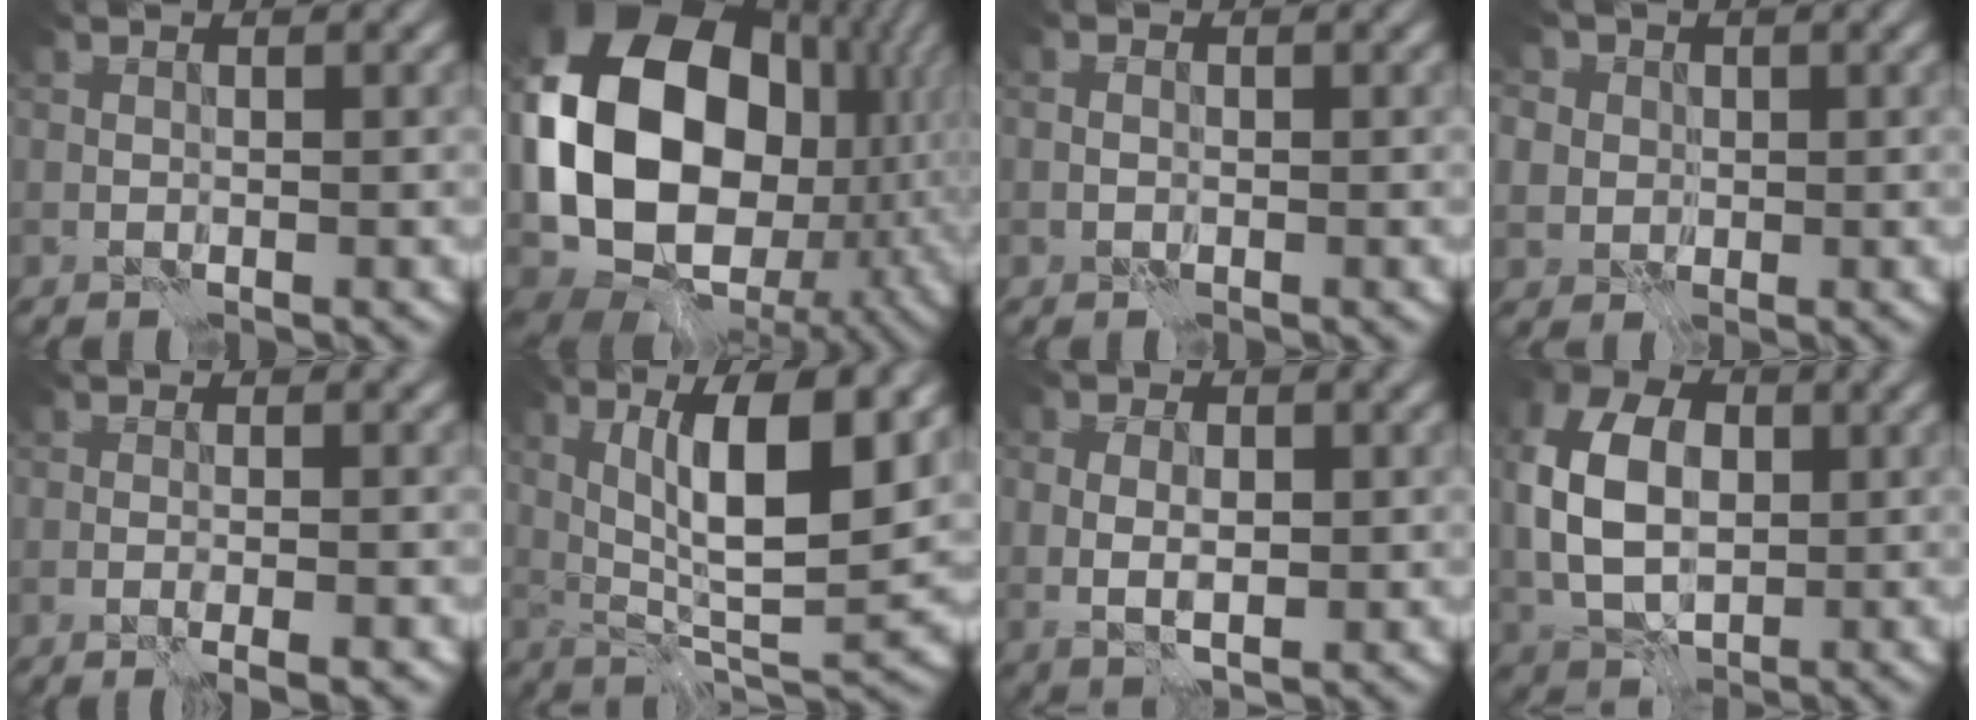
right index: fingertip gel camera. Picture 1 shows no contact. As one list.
[{"total": 19.8, "force": [1.1, 15.4, 12.4], "torque": [-0.272, -0.018, 0.040]}, {"total": 0.6, "force": [-0.3, 0.6, 0.0], "torque": [0.002, 0.000, -0.008]}, {"total": 5.0, "force": [1.9, 4.4, 1.6], "torque": [-0.030, 0.017, 0.017]}, {"total": 2.9, "force": [-1.4, 0.6, 2.5], "torque": [-0.025, 0.003, -0.025]}, {"total": 9.6, "force": [2.9, 2.6, 8.8], "torque": [-0.133, -0.002, 0.055]}, {"total": 3.8, "force": [-0.1, 2.4, 2.9], "torque": [-0.042, -0.002, 0.005]}, {"total": 8.7, "force": [0.7, 6.3, 6.1], "torque": [-0.142, 0.007, 0.004]}]